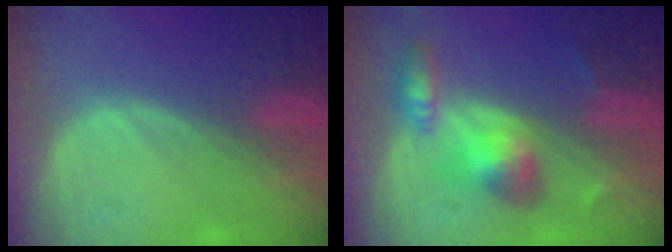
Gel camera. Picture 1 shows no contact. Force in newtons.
{"total": 5.9, "press": 5.9, "slide": 0.1}